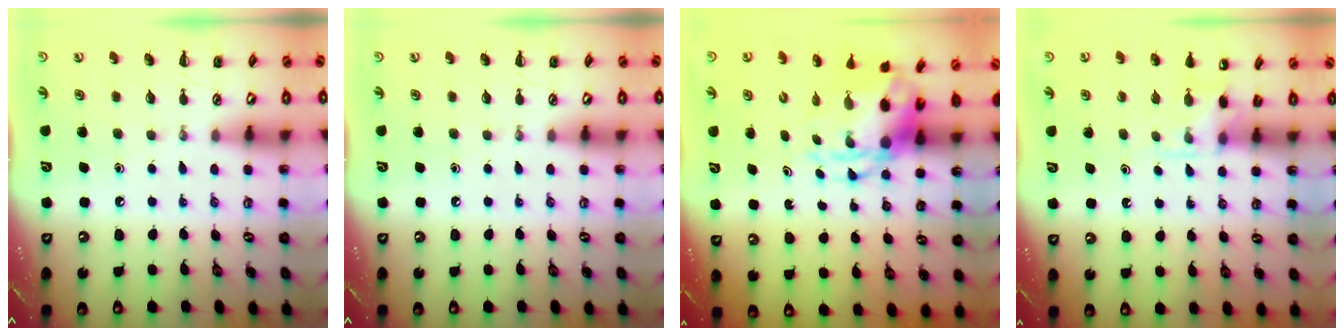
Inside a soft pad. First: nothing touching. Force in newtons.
{"total": 0.0}
{"total": 5.7, "press": 5.5, "slide": 1.5}
{"total": 4.4, "press": 4.2, "slide": 1.6}